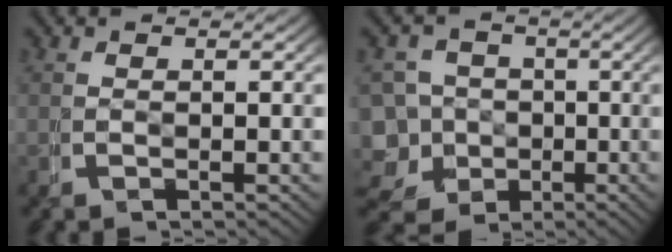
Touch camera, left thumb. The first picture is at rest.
{"total": 11.0, "force": [-3.4, 9.7, 3.9], "torque": [-0.107, -0.053, -0.051]}